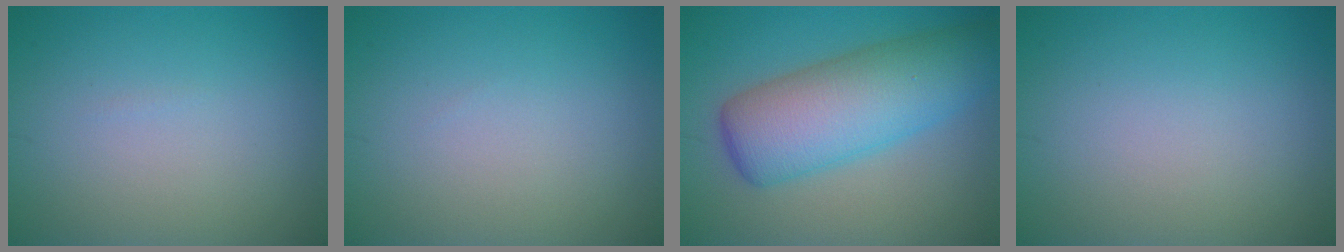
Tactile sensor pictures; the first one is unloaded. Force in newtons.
{"total": 0.0}
{"total": 8.8, "press": 8.7, "slide": 0.2}
{"total": 0.0}